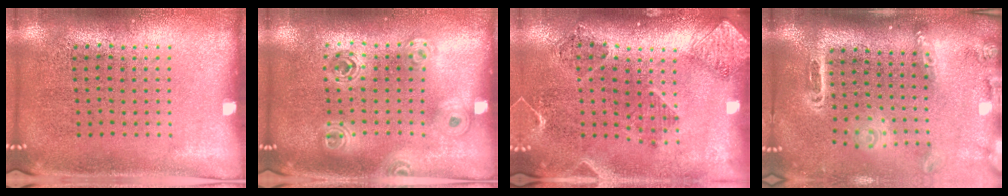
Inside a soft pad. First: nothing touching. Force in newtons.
{"total": 1.6, "press": 1.4, "slide": 0.7}
{"total": 1.5, "press": 1.4, "slide": 0.5}
{"total": 2.6, "press": 1.9, "slide": 1.8}